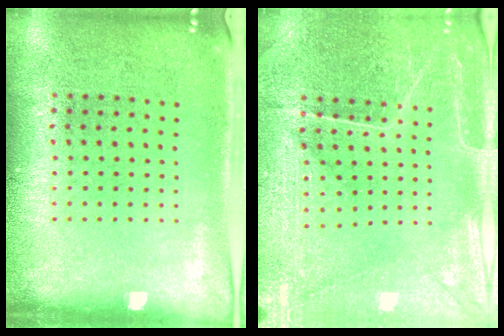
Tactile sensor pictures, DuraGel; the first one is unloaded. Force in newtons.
{"total": 1.3, "press": 1.3, "slide": 0.3}